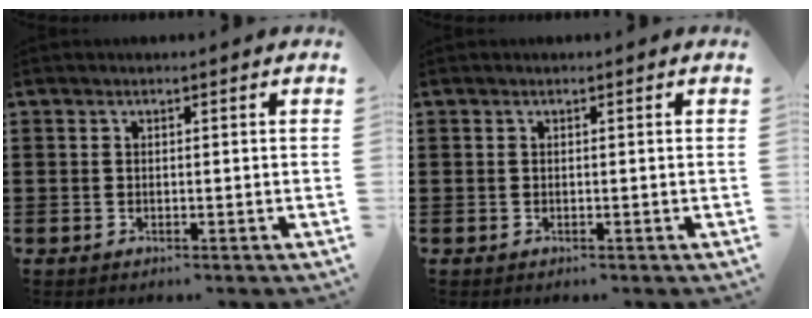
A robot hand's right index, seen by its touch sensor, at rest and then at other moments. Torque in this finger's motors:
{"motor_torque": [0.00, 0.00, 0.00, 0.00]}